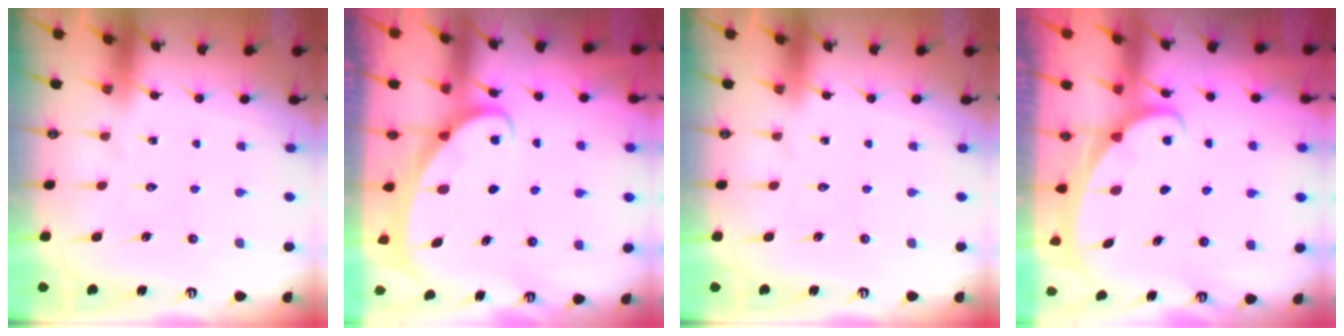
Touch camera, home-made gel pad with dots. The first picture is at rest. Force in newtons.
{"total": 2.1, "press": 2.1, "slide": 0.0}
{"total": 0.0}
{"total": 1.5, "press": 1.5, "slide": 0.1}